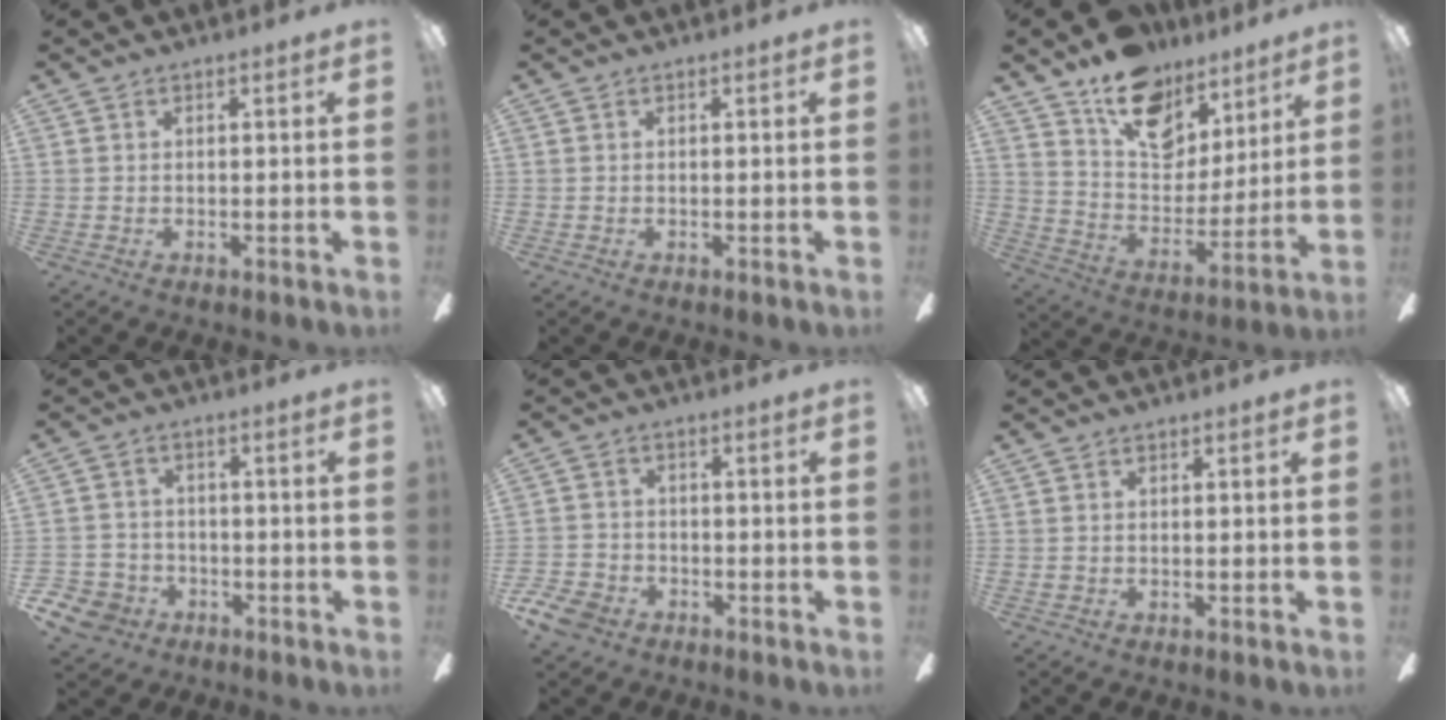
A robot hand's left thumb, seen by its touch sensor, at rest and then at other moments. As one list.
[{"total": 0.0}, {"total": 17.3, "force": [11.6, 10.4, 7.5], "torque": [-0.117, -0.067, 0.214]}, {"total": 7.1, "force": [-3.9, 5.6, 1.8], "torque": [-0.060, 0.028, -0.075]}, {"total": 6.7, "force": [-4.3, 4.4, 2.5], "torque": [-0.064, 0.025, -0.085]}, {"total": 0.6, "force": [0.0, 0.5, 0.1], "torque": [-0.002, 0.005, -0.002]}]